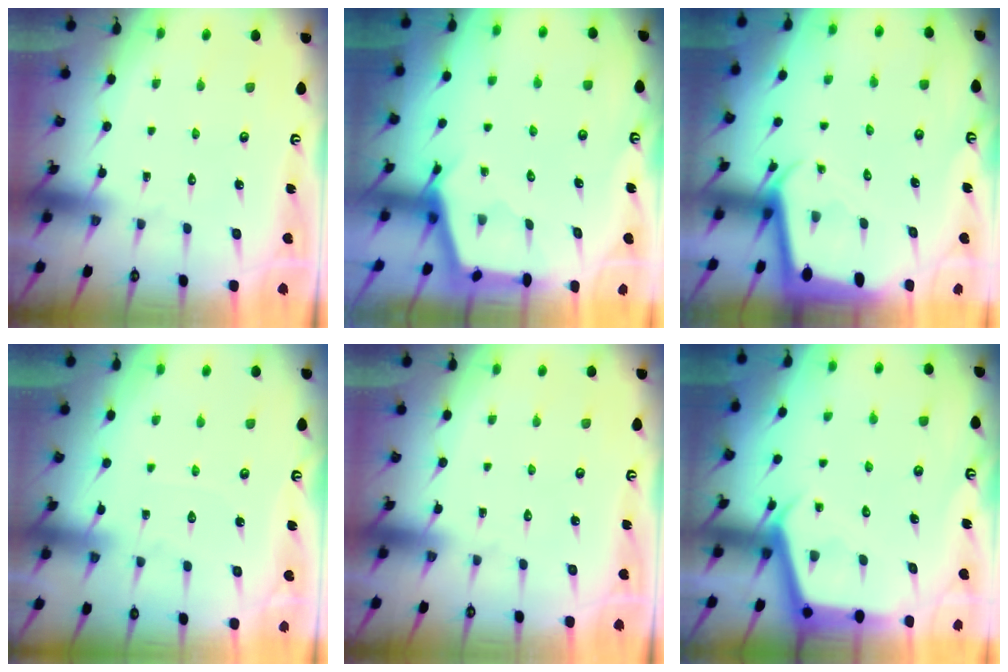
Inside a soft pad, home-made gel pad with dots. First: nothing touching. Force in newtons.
{"total": 3.0, "press": 3.0, "slide": 0.4}
{"total": 2.2, "press": 2.2, "slide": 0.2}
{"total": 3.7, "press": 3.6, "slide": 0.4}
{"total": 0.0}
{"total": 3.6, "press": 3.6, "slide": 0.4}